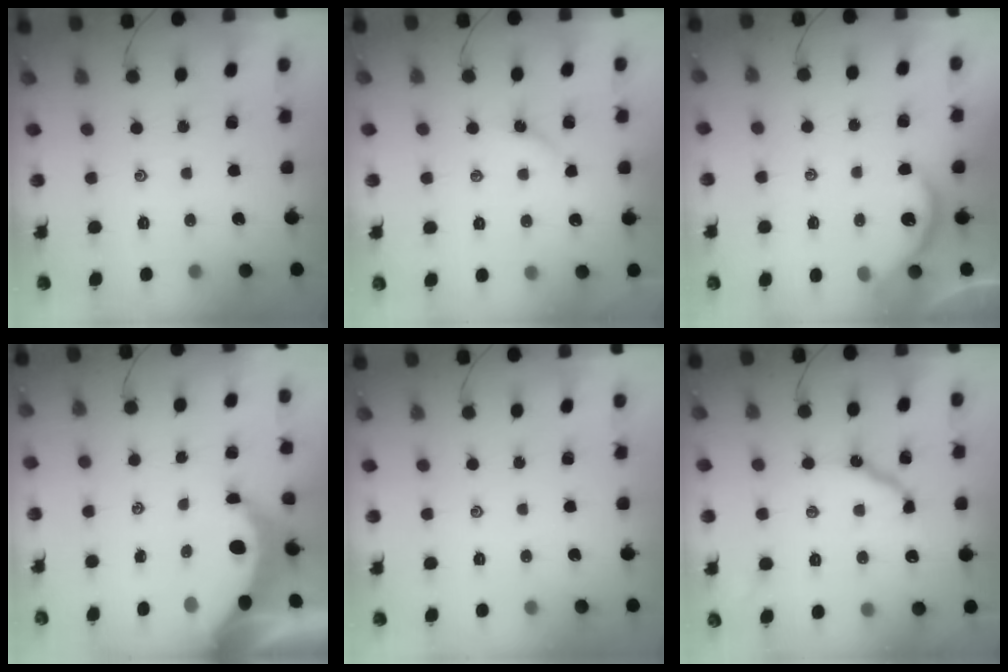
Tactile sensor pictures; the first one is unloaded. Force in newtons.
{"total": 2.5, "press": 2.4, "slide": 0.6}
{"total": 3.2, "press": 3.1, "slide": 0.4}
{"total": 7.4, "press": 7.3, "slide": 0.8}
{"total": 0.0}
{"total": 9.7, "press": 9.6, "slide": 1.0}